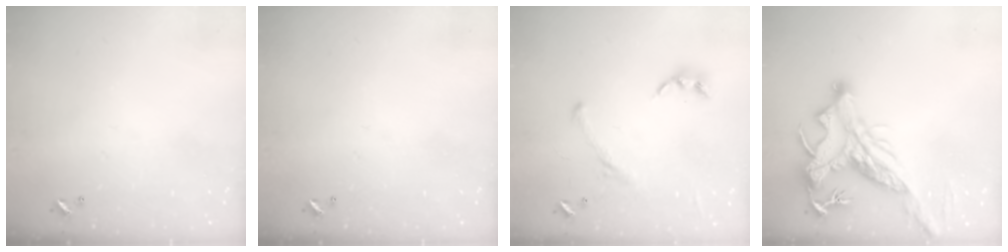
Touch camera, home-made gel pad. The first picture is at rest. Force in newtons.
{"total": 0.0}
{"total": 1.6, "press": 1.4, "slide": 0.8}
{"total": 5.4, "press": 5.0, "slide": 1.9}